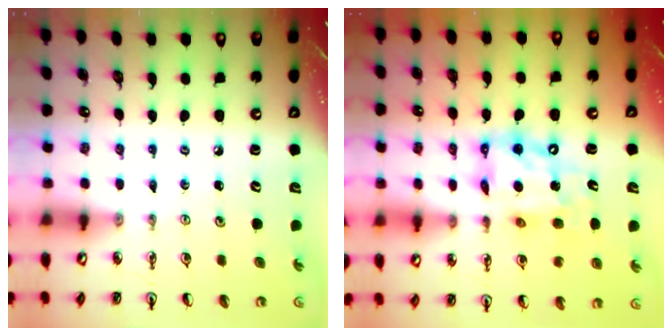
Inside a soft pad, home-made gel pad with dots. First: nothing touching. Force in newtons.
{"total": 11.4, "press": 11.4, "slide": 0.7}